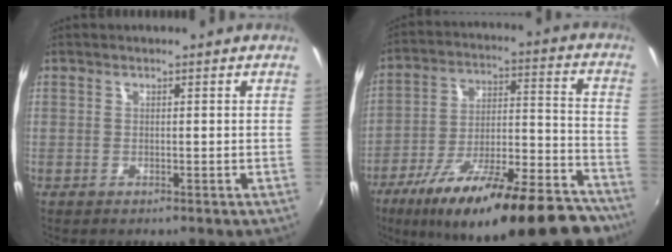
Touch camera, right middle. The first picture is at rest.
{"total": 27.8, "force": [-20.9, 7.3, 16.9], "torque": [-0.266, -0.030, -0.302]}